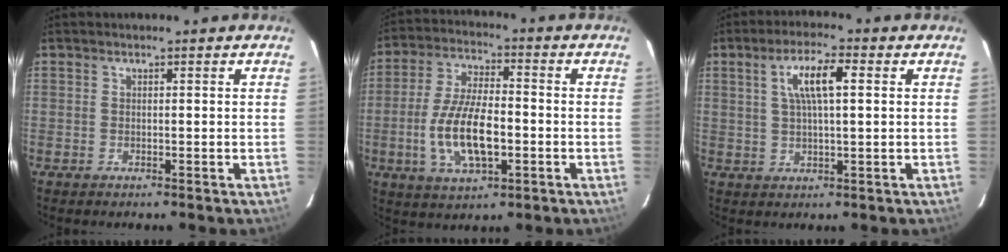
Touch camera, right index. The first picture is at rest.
{"total": 12.8, "force": [-3.1, 5.2, 11.3], "torque": [-0.230, -0.003, -0.054]}
{"total": 7.0, "force": [2.1, 1.6, 6.5], "torque": [-0.121, 0.009, 0.039]}